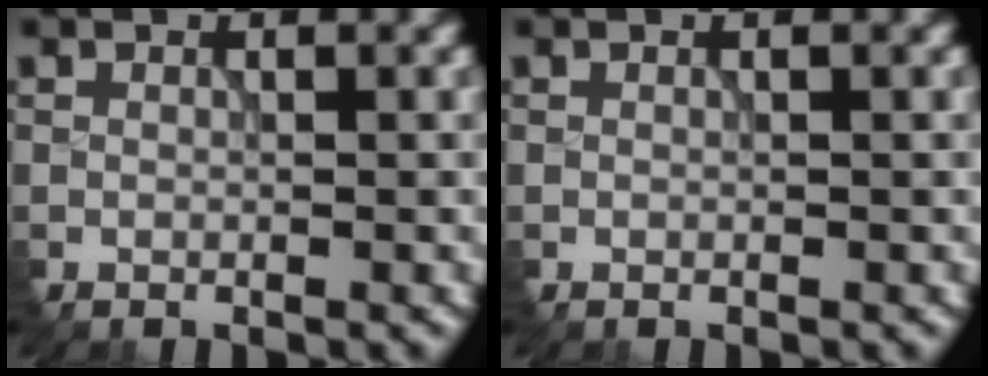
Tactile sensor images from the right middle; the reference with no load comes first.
{"total": 0.0}